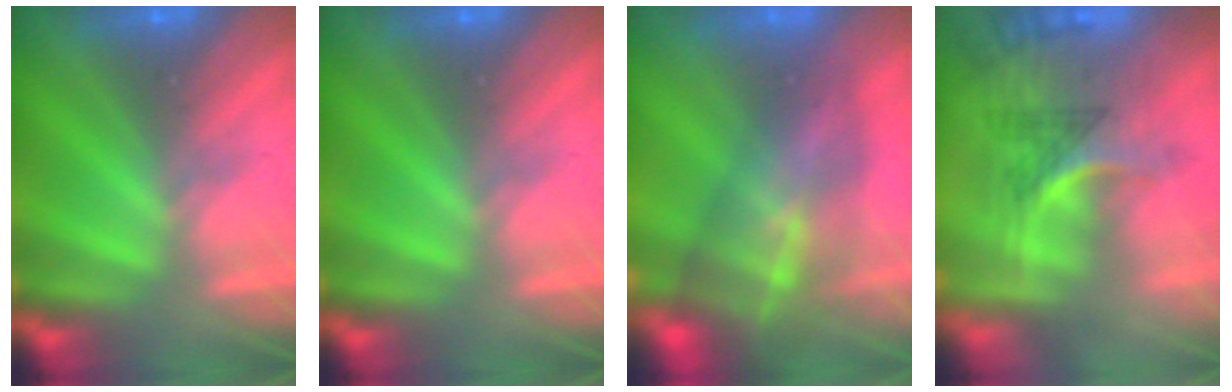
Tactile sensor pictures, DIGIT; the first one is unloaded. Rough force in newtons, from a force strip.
{"total": 0.0}
{"total": 7.5}
{"total": 2.9}